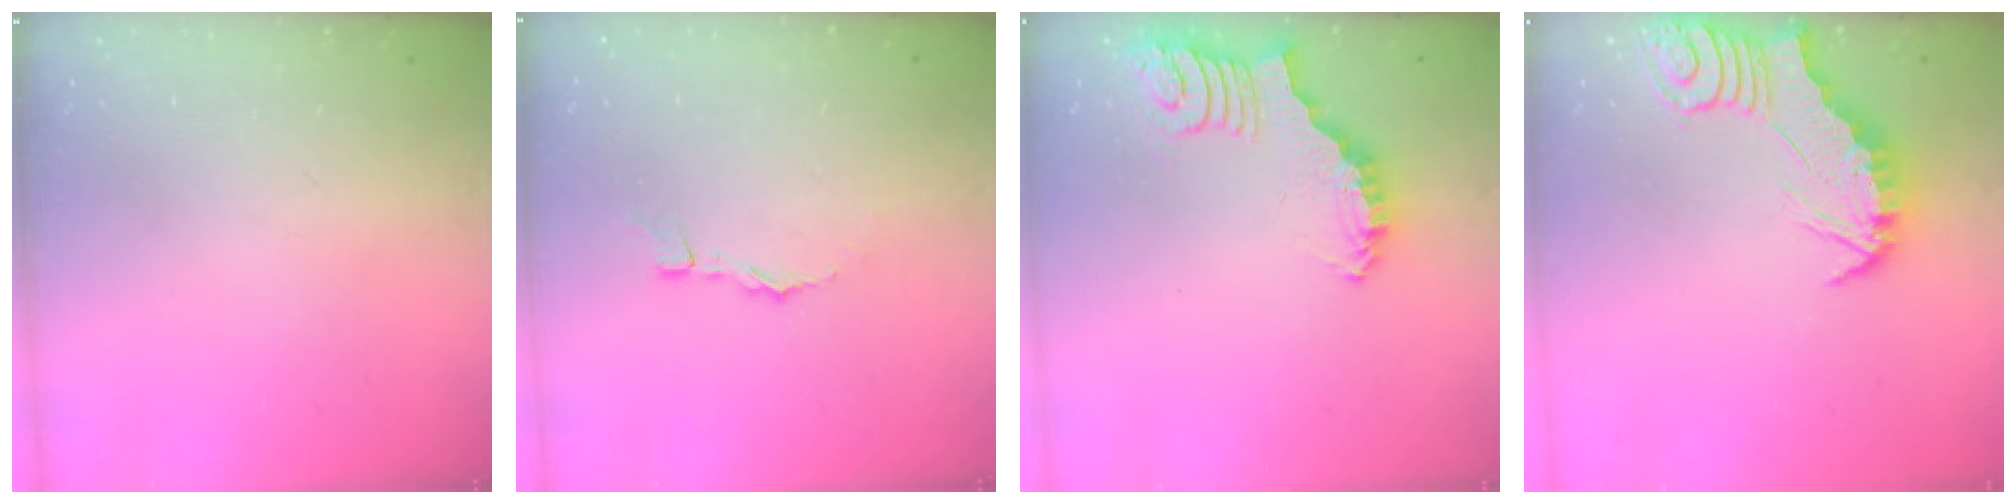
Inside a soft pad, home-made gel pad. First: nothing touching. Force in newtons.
{"total": 2.5, "press": 2.5, "slide": 0.1}
{"total": 2.6, "press": 2.5, "slide": 0.5}
{"total": 2.8, "press": 2.8, "slide": 0.3}